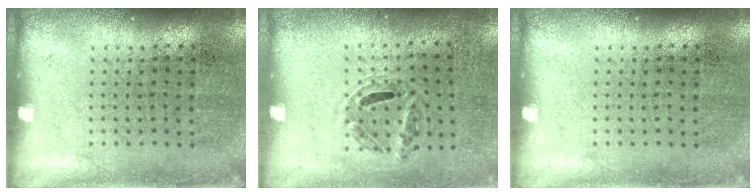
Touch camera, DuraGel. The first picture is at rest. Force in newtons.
{"total": 1.1, "press": 0.7, "slide": 0.9}
{"total": 0.0}